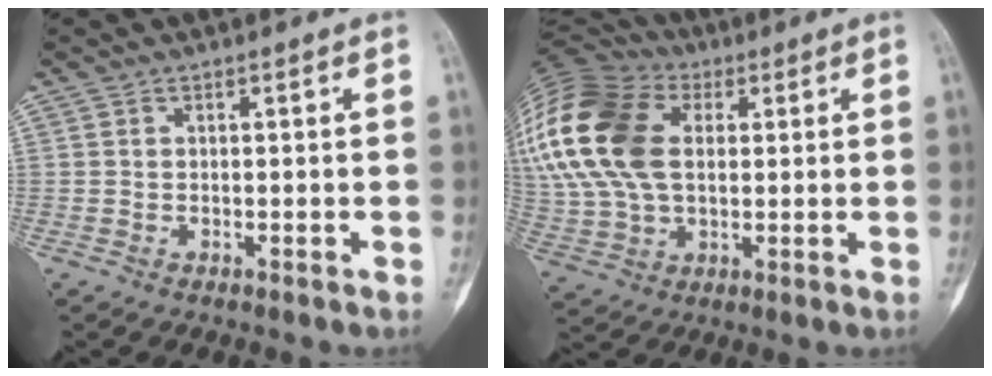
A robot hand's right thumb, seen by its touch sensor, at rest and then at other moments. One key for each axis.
{"total": 26.5, "fx": 6.0, "fy": 17.2, "fz": 19.2, "tx": -0.449, "ty": 0.034, "tz": 0.113}